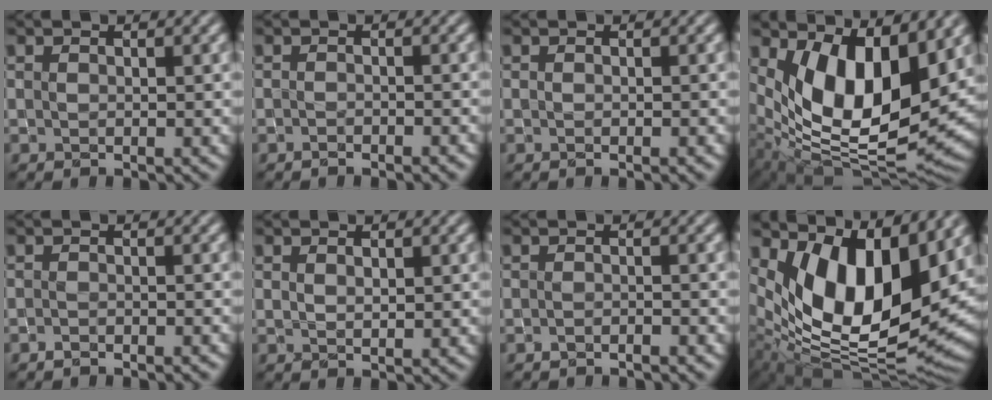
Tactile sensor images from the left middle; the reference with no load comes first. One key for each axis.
{"total": 1.4, "fx": -1.2, "fy": 0.2, "fz": 0.7, "tx": -0.012, "ty": 0.004, "tz": -0.018}
{"total": 0.9, "fx": -0.4, "fy": 0.2, "fz": 0.8, "tx": -0.006, "ty": -0.005, "tz": -0.004}
{"total": 11.8, "fx": 3.0, "fy": 5.7, "fz": 9.8, "tx": -0.163, "ty": -0.022, "tz": 0.057}
{"total": 1.3, "fx": -1.2, "fy": 0.0, "fz": 0.3, "tx": -0.005, "ty": 0.003, "tz": -0.021}
{"total": 0.8, "fx": 0.5, "fy": 0.4, "fz": 0.6, "tx": -0.011, "ty": 0.000, "tz": 0.013}
{"total": 1.1, "fx": -1.1, "fy": 0.1, "fz": 0.4, "tx": -0.007, "ty": 0.002, "tz": -0.020}
{"total": 12.5, "fx": 4.2, "fy": 6.0, "fz": 10.2, "tx": -0.172, "ty": -0.010, "tz": 0.073}